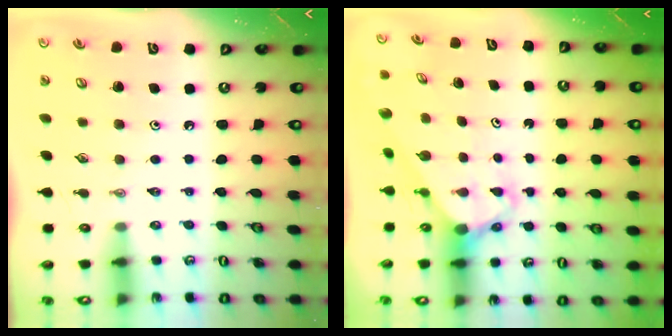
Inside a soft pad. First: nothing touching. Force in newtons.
{"total": 3.3, "press": 3.3, "slide": 0.2}